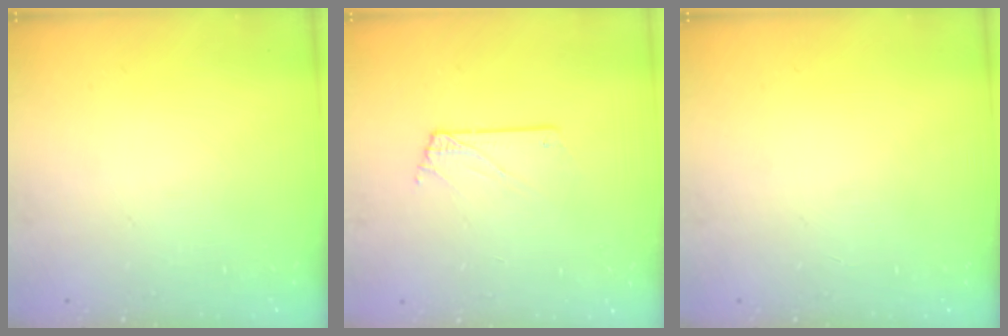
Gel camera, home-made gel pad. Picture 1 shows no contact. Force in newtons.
{"total": 1.5, "press": 1.5, "slide": 0.1}
{"total": 0.0}